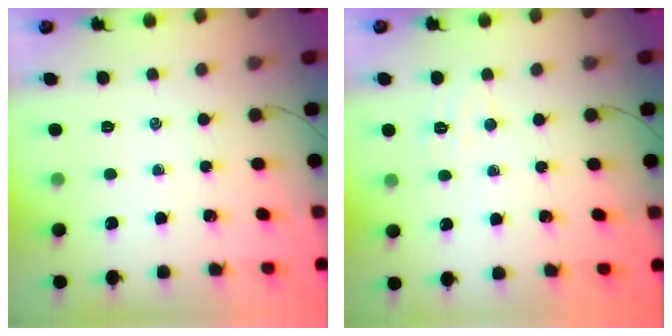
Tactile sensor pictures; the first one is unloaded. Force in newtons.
{"total": 4.0, "press": 3.9, "slide": 0.7}